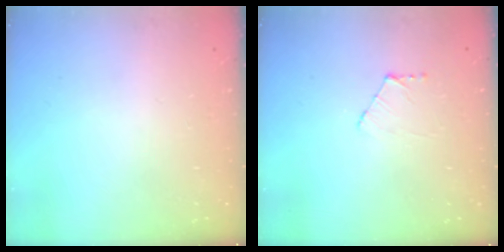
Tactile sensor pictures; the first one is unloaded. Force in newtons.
{"total": 3.6, "press": 3.6, "slide": 0.3}